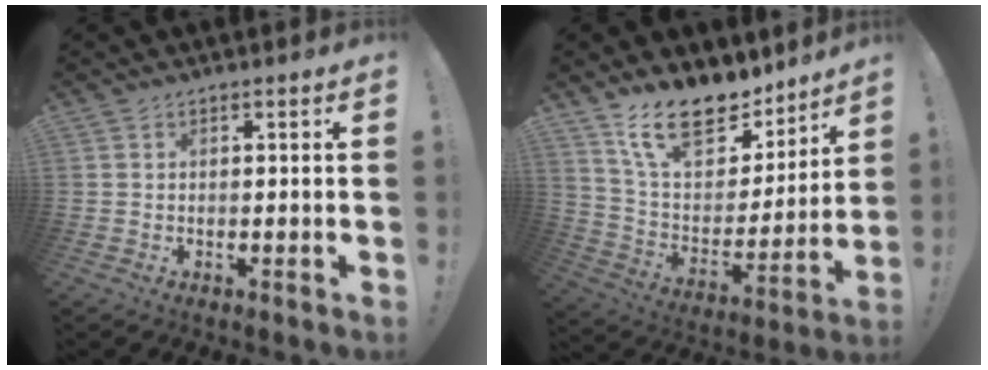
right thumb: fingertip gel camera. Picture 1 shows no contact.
{"total": 17.8, "force": [13.1, 8.3, 8.8], "torque": [-0.164, -0.086, 0.241]}